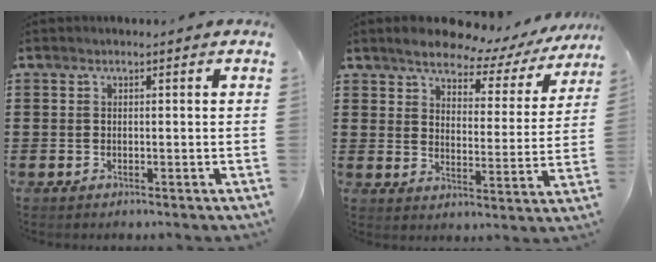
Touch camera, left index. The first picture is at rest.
{"total": 5.5, "force": [5.0, 1.6, 1.7], "torque": [-0.053, -0.029, 0.081]}